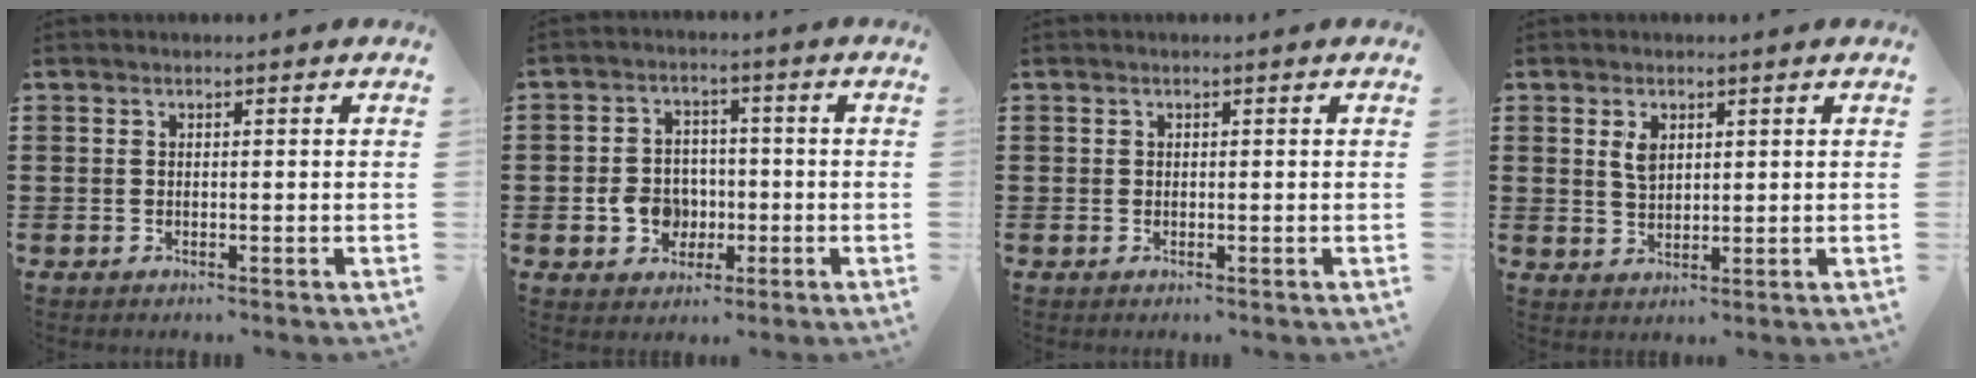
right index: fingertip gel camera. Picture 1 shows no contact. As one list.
[{"total": 6.1, "force": [-1.4, 5.1, 2.9], "torque": [-0.071, 0.012, -0.027]}, {"total": 0.0}, {"total": 2.8, "force": [1.2, 1.6, 1.9], "torque": [-0.035, 0.001, 0.021]}]